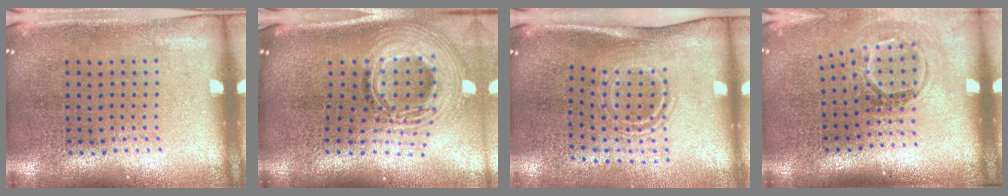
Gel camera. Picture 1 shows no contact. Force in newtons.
{"total": 3.0, "press": 2.1, "slide": 2.1}
{"total": 1.7, "press": 1.1, "slide": 1.3}
{"total": 1.9, "press": 1.2, "slide": 1.4}